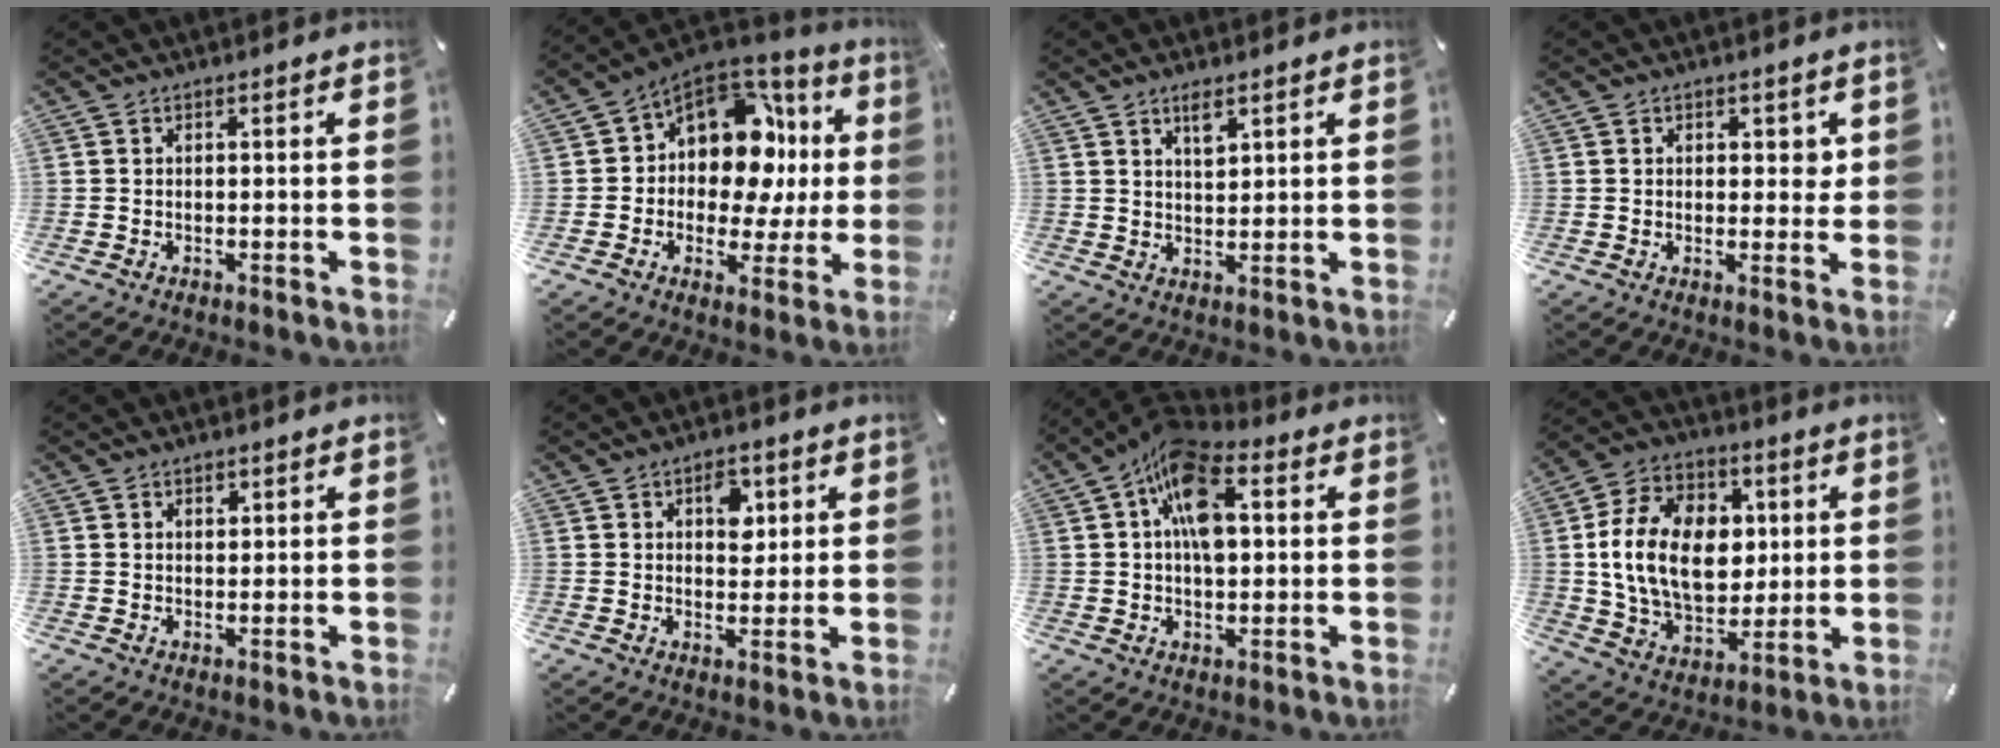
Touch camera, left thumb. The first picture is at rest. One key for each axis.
{"total": 15.0, "fx": 3.2, "fy": 10.5, "fz": 10.2, "tx": -0.152, "ty": -0.029, "tz": 0.051}
{"total": 3.8, "fx": 2.6, "fy": 1.6, "fz": 2.4, "tx": -0.036, "ty": -0.009, "tz": 0.042}
{"total": 3.3, "fx": 1.2, "fy": 2.4, "fz": 1.8, "tx": 0.001, "ty": -0.009, "tz": 0.011}
{"total": 1.3, "fx": 0.8, "fy": 1.0, "fz": 0.3, "tx": 0.001, "ty": -0.002, "tz": 0.013}
{"total": 6.5, "fx": 2.3, "fy": 4.5, "fz": 4.1, "tx": -0.032, "ty": -0.010, "tz": 0.030}
{"total": 14.1, "fx": 3.2, "fy": 8.4, "fz": 10.8, "tx": -0.185, "ty": 0.001, "tz": 0.056}
{"total": 19.7, "fx": 1.6, "fy": 14.3, "fz": 13.4, "tx": -0.260, "ty": 0.013, "tz": 0.031}